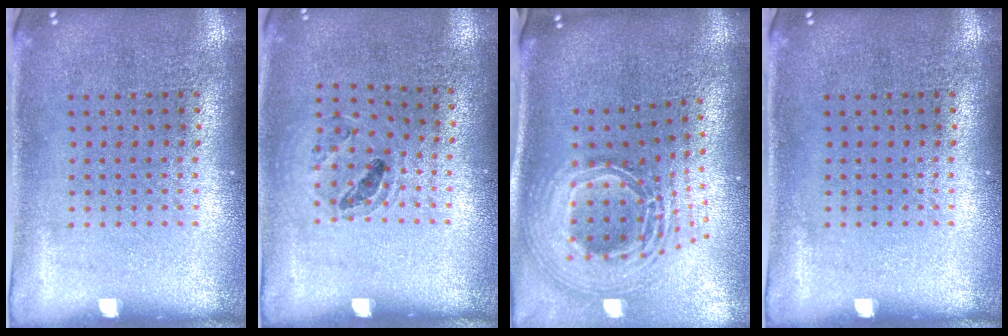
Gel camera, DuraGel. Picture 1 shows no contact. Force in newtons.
{"total": 0.9, "press": 0.9, "slide": 0.1}
{"total": 2.9, "press": 2.0, "slide": 2.1}
{"total": 0.0}